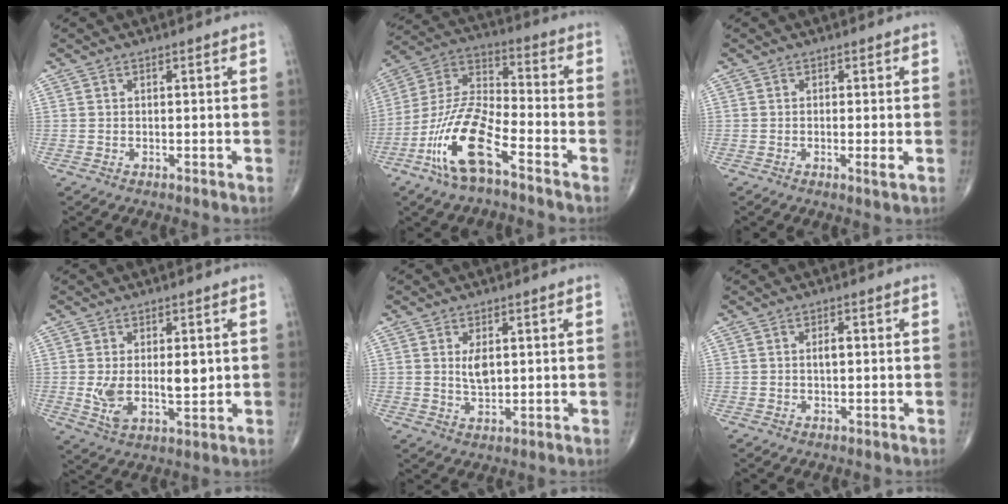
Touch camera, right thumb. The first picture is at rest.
{"total": 13.8, "force": [-7.4, 4.5, 10.7], "torque": [-0.224, 0.052, -0.149]}
{"total": 1.5, "force": [-0.2, 0.1, 1.5], "torque": [-0.029, -0.006, -0.007]}
{"total": 8.4, "force": [0.6, 4.2, 7.3], "torque": [-0.115, -0.015, 0.021]}
{"total": 3.8, "force": [0.9, 1.9, 3.2], "torque": [-0.052, -0.011, 0.021]}
{"total": 1.7, "force": [0.1, 0.7, 1.5], "torque": [-0.024, 0.002, 0.001]}